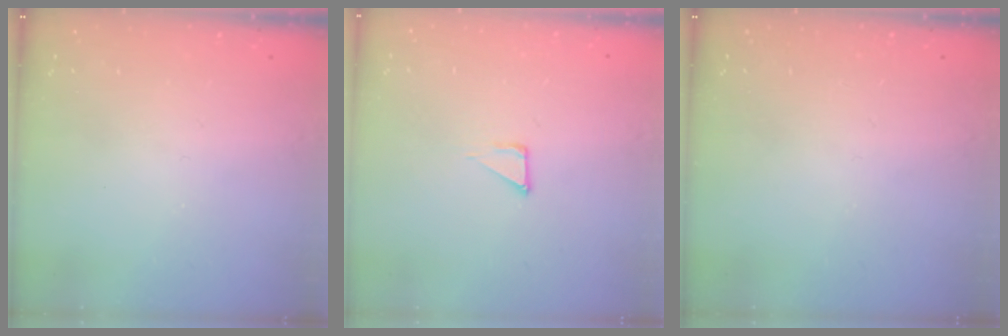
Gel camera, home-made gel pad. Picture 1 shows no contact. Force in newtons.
{"total": 2.3, "press": 2.3, "slide": 0.1}
{"total": 0.0}